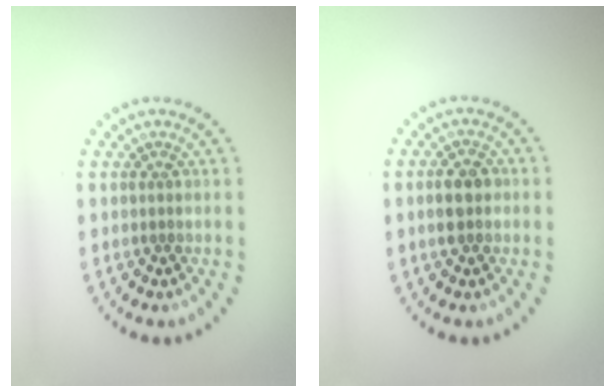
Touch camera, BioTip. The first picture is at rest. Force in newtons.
{"total": 2.3, "press": 2.3, "slide": 0.3}